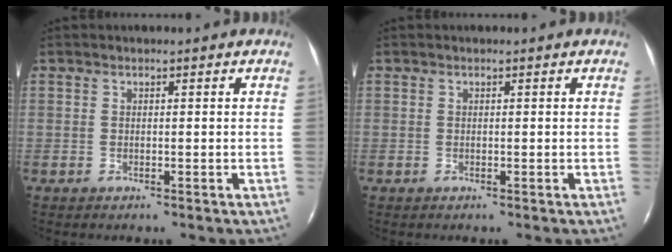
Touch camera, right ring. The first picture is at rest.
{"total": 0.0}